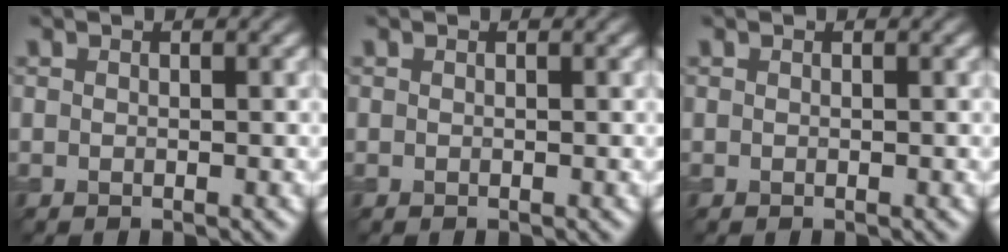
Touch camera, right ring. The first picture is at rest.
{"total": 0.0}
{"total": 0.0}